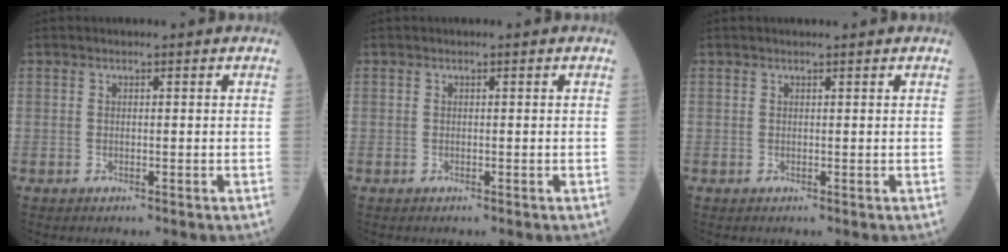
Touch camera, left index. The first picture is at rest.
{"total": 0.0}
{"total": 0.9, "force": [0.8, 0.0, 0.4], "torque": [-0.005, 0.005, 0.015]}